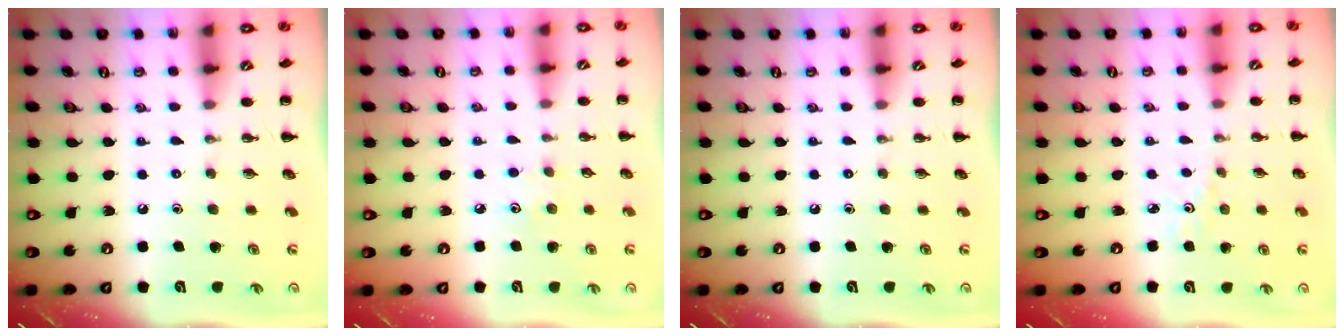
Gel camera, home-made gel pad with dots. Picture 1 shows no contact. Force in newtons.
{"total": 2.8, "press": 2.7, "slide": 0.7}
{"total": 0.0}
{"total": 2.0, "press": 1.9, "slide": 0.7}